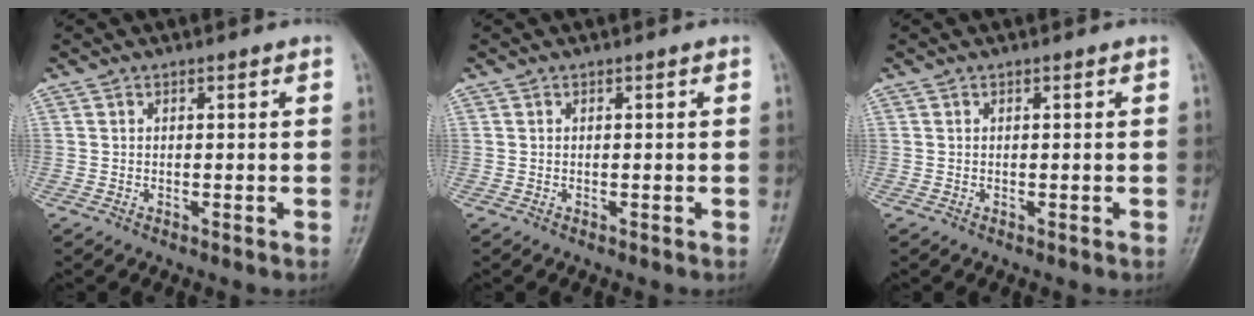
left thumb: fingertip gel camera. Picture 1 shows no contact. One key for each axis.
{"total": 0.0}
{"total": 0.0}